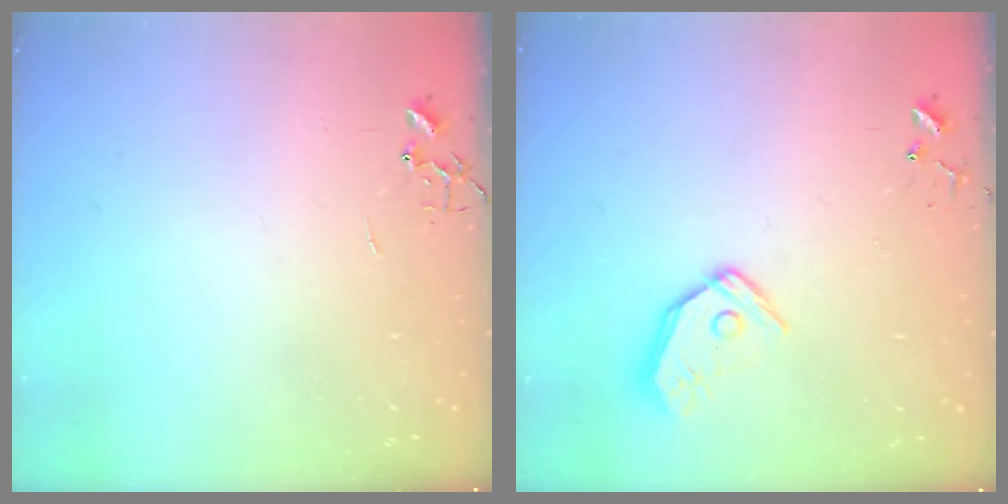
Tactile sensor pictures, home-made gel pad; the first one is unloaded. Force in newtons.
{"total": 10.4, "press": 10.4, "slide": 1.2}